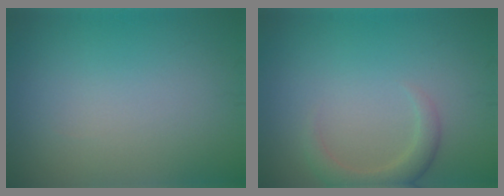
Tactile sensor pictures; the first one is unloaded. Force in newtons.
{"total": 2.4, "press": 2.4, "slide": 0.3}